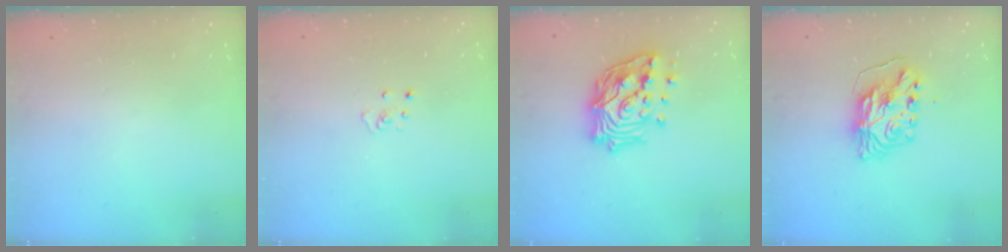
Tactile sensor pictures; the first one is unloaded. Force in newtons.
{"total": 2.8, "press": 2.7, "slide": 0.3}
{"total": 18.9, "press": 18.8, "slide": 1.7}
{"total": 8.3, "press": 8.3, "slide": 0.8}